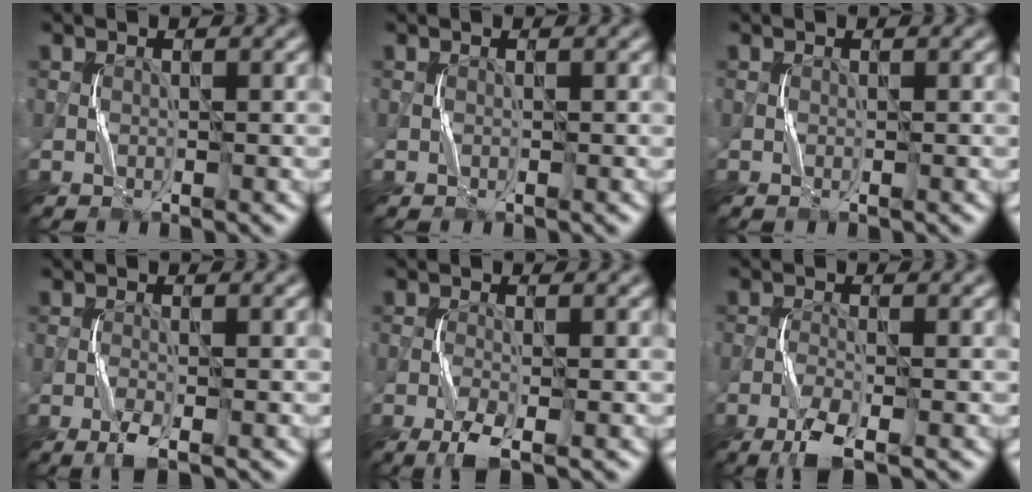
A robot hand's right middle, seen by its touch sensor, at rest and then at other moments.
{"total": 0.0}
{"total": 0.0}
{"total": 1.7, "force": [-1.1, 0.1, 1.3], "torque": [-0.030, 0.002, -0.023]}
{"total": 2.5, "force": [-1.6, 0.2, 1.9], "torque": [-0.045, 0.001, -0.032]}
{"total": 3.0, "force": [-2.1, 0.3, 2.1], "torque": [-0.051, 0.000, -0.044]}